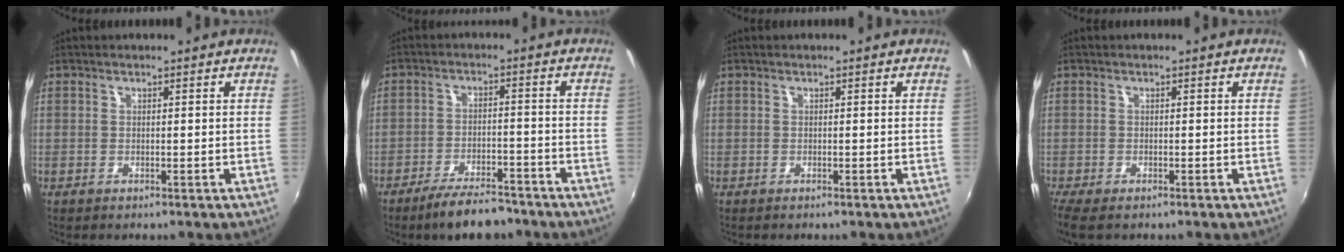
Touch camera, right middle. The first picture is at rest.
{"total": 9.3, "force": [-7.6, 2.7, 4.5], "torque": [-0.098, -0.005, -0.119]}
{"total": 0.0}
{"total": 4.1, "force": [-2.9, 1.0, 2.7], "torque": [-0.059, -0.022, -0.051]}